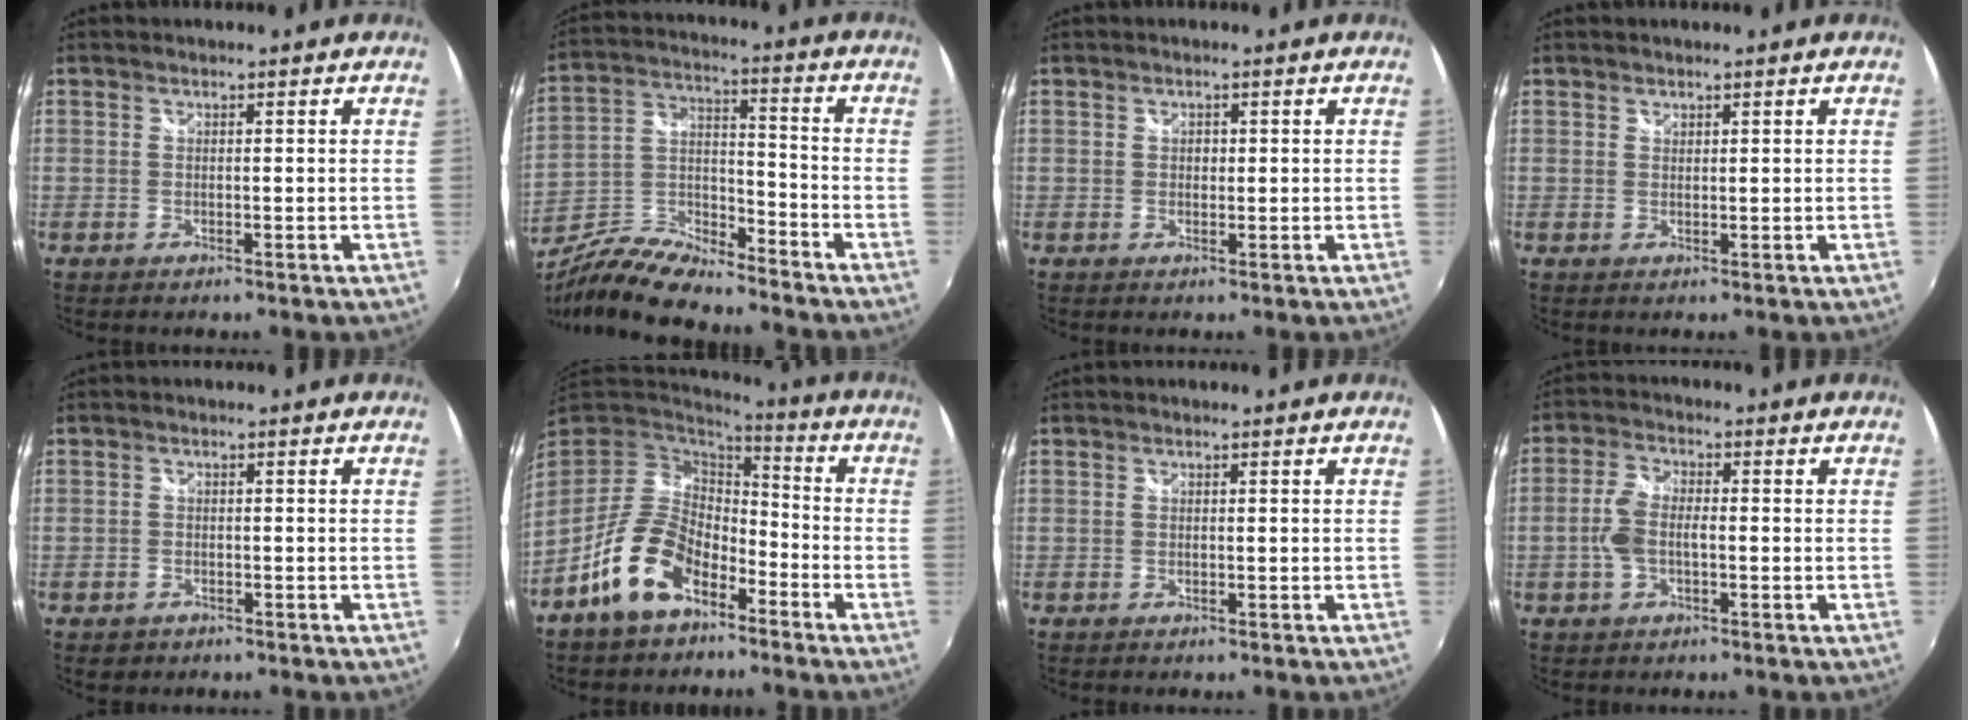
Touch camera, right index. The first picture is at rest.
{"total": 14.1, "force": [-11.1, 3.8, 7.8], "torque": [-0.173, -0.008, -0.213]}
{"total": 0.9, "force": [0.1, 0.9, 0.4], "torque": [-0.003, 0.002, 0.000]}
{"total": 0.6, "force": [0.5, 0.4, 0.0], "torque": [0.001, 0.001, 0.009]}
{"total": 2.3, "force": [-1.2, 1.8, 0.6], "torque": [-0.017, -0.002, -0.018]}
{"total": 13.3, "force": [-7.6, 7.5, 7.9], "torque": [-0.161, 0.007, -0.135]}
{"total": 0.0}
{"total": 5.9, "force": [-1.0, 2.9, 5.0], "torque": [-0.108, 0.006, -0.019]}